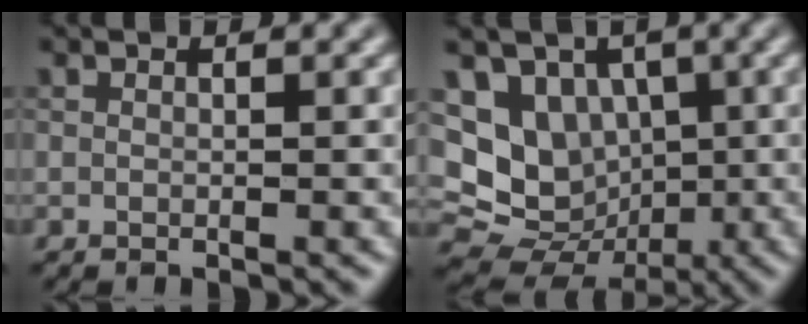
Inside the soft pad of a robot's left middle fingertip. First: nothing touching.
{"total": 10.8, "force": [1.0, 9.5, 5.1], "torque": [-0.094, 0.023, -0.005]}